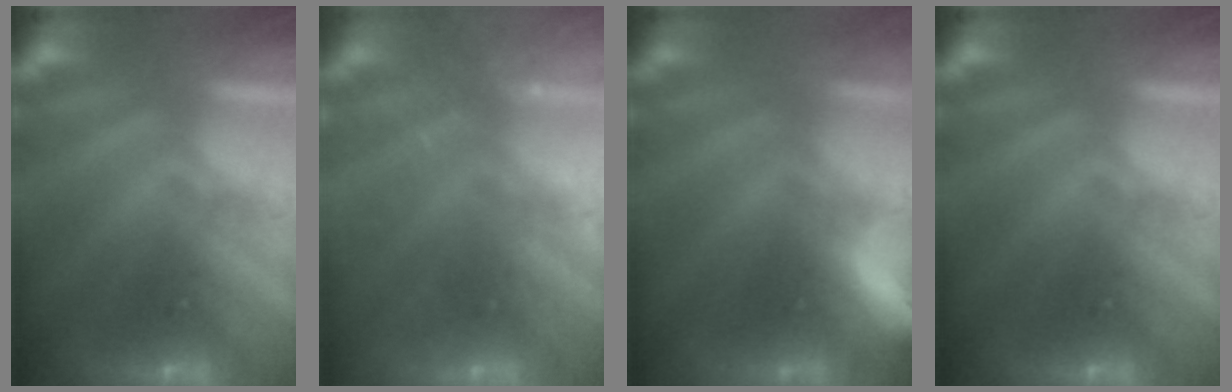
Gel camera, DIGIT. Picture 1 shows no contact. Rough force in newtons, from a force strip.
{"total": 2.7}
{"total": 5.7}
{"total": 0.0}